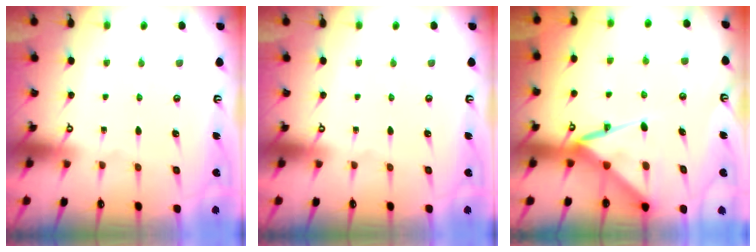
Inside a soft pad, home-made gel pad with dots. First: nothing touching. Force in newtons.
{"total": 0.0}
{"total": 10.2, "press": 10.1, "slide": 1.1}